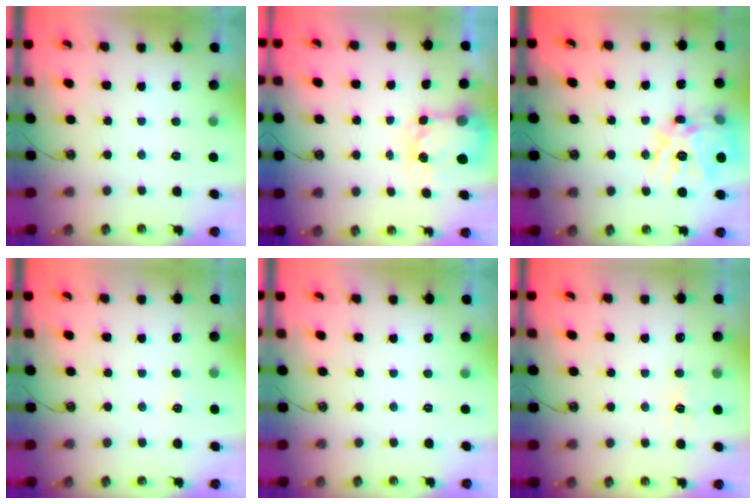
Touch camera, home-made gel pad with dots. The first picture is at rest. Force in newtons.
{"total": 6.1, "press": 6.0, "slide": 0.7}
{"total": 20.0, "press": 19.8, "slide": 2.8}
{"total": 2.7, "press": 2.6, "slide": 0.4}
{"total": 0.0}
{"total": 3.4, "press": 3.4, "slide": 0.4}